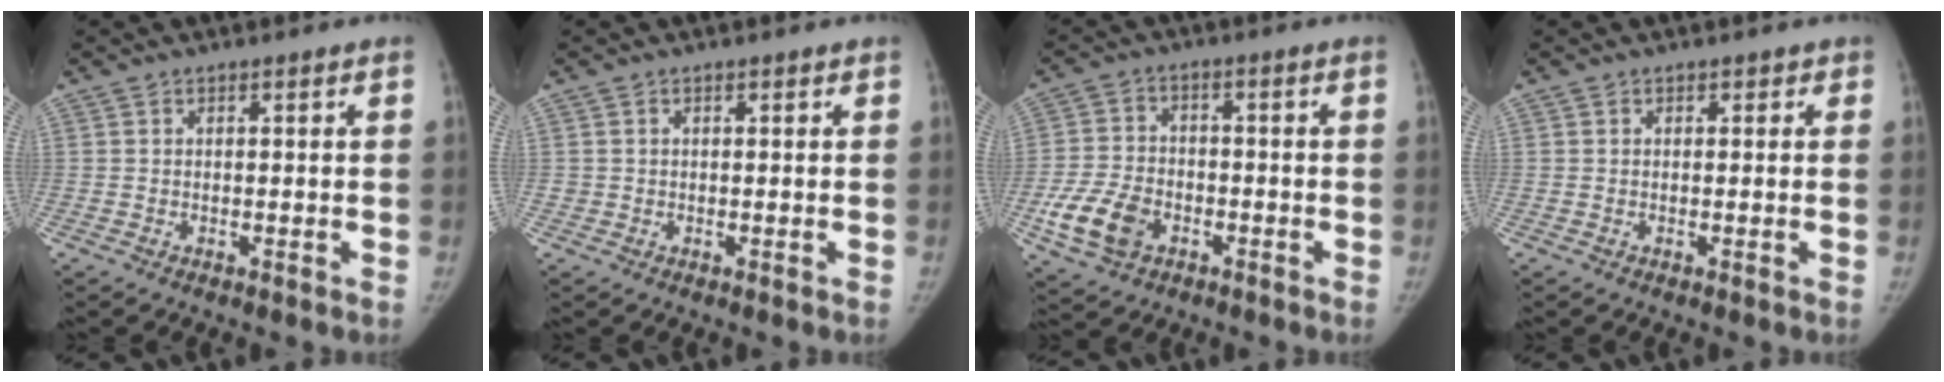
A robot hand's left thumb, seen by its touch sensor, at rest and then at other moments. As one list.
[{"total": 0.8, "force": [-0.1, 0.8, 0.0], "torque": [0.006, 0.004, -0.003]}, {"total": 9.5, "force": [-3.9, 6.5, 5.7], "torque": [-0.110, 0.015, -0.071]}, {"total": 0.5, "force": [0.0, 0.5, 0.1], "torque": [0.003, 0.002, -0.004]}]